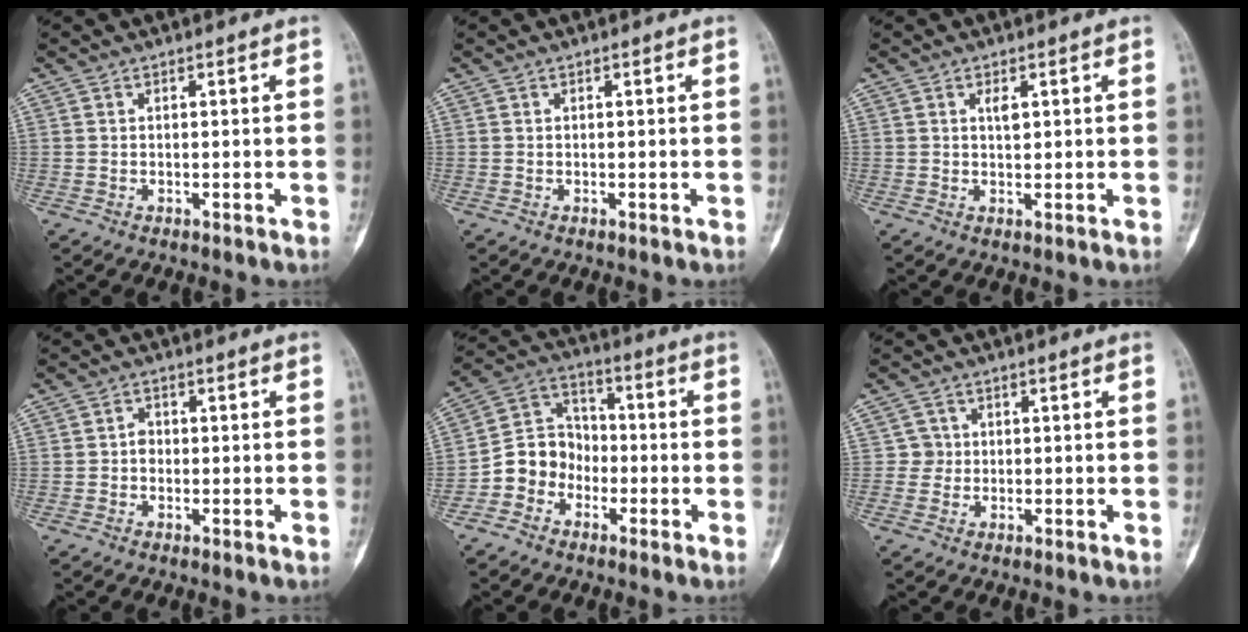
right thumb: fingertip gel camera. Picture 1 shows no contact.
{"total": 0.0}
{"total": 1.9, "force": [0.8, 0.9, 1.5], "torque": [-0.022, -0.002, 0.016]}
{"total": 1.7, "force": [-0.4, 1.3, 0.9], "torque": [0.001, 0.007, -0.013]}
{"total": 9.3, "force": [-3.5, 8.0, 3.1], "torque": [-0.024, 0.055, -0.077]}
{"total": 2.4, "force": [0.1, 2.4, -0.2], "torque": [0.022, 0.007, -0.004]}